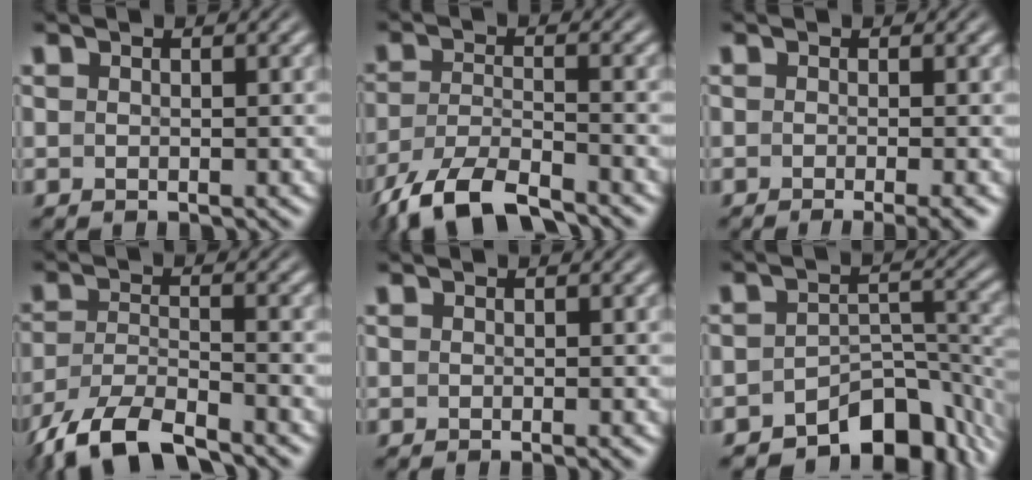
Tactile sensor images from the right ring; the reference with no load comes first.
{"total": 6.7, "force": [-4.8, 3.0, 3.6], "torque": [-0.082, -0.030, -0.062]}
{"total": 3.5, "force": [-2.6, 0.5, 2.2], "torque": [-0.026, -0.008, -0.034]}
{"total": 7.3, "force": [-5.0, 3.7, 3.8], "torque": [-0.088, -0.033, -0.066]}
{"total": 0.9, "force": [-0.7, -0.2, 0.5], "torque": [-0.003, 0.003, -0.011]}
{"total": 11.2, "force": [-8.1, 5.3, 5.7], "torque": [-0.070, -0.027, -0.113]}